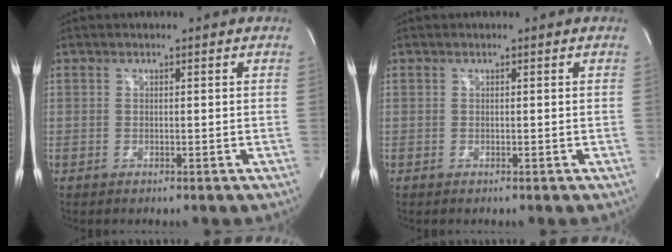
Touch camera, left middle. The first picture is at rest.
{"total": 0.0}